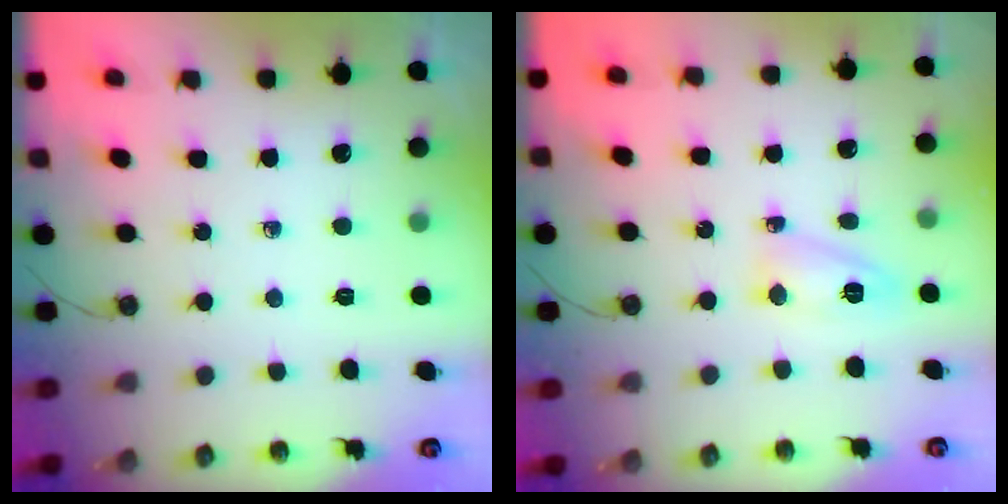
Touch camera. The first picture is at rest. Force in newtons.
{"total": 7.6, "press": 7.6, "slide": 0.7}